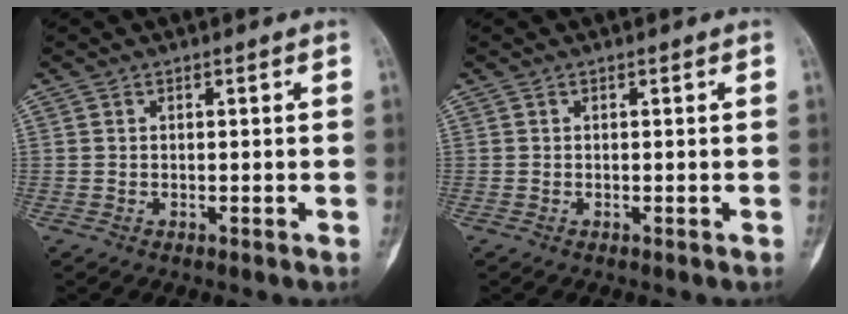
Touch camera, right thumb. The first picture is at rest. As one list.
[{"total": 0.0}]